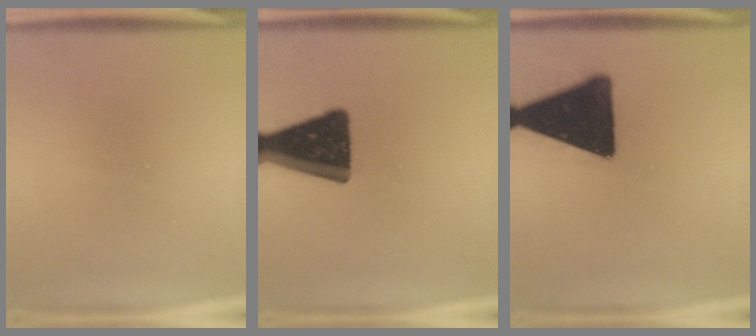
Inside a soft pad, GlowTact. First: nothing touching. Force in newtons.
{"total": 17.7}
{"total": 20.0}